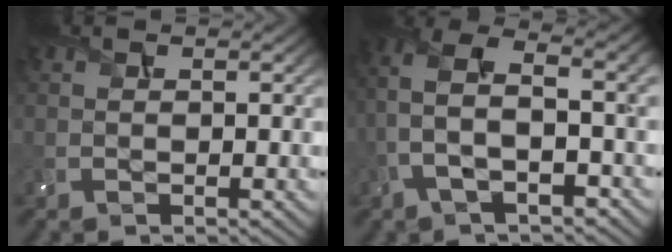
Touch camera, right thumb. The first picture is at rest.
{"total": 7.9, "force": [-1.2, 4.0, 6.8], "torque": [-0.158, 0.013, -0.035]}